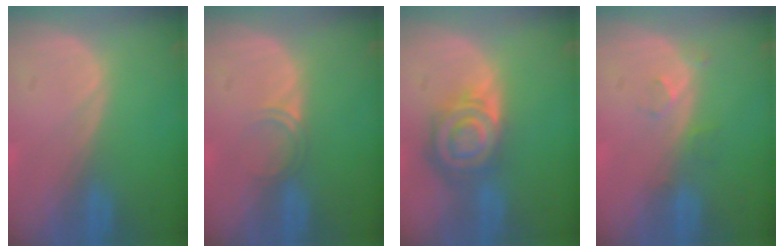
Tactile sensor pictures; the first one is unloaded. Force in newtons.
{"total": 1.8, "press": 1.5, "slide": 1.1}
{"total": 8.3, "press": 7.1, "slide": 4.2}
{"total": 2.7, "press": 2.3, "slide": 1.5}